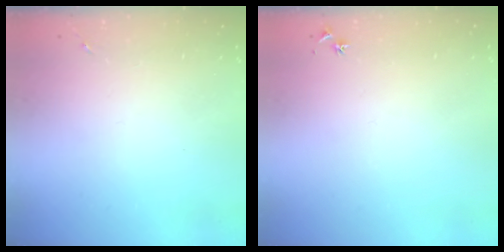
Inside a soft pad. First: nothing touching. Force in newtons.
{"total": 2.9, "press": 2.8, "slide": 0.3}